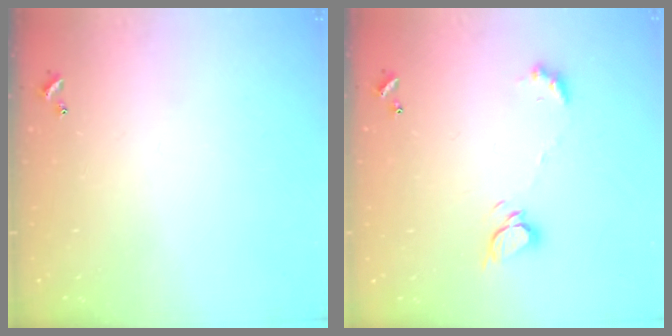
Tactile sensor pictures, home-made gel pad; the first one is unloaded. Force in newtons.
{"total": 6.1, "press": 6.1, "slide": 0.7}